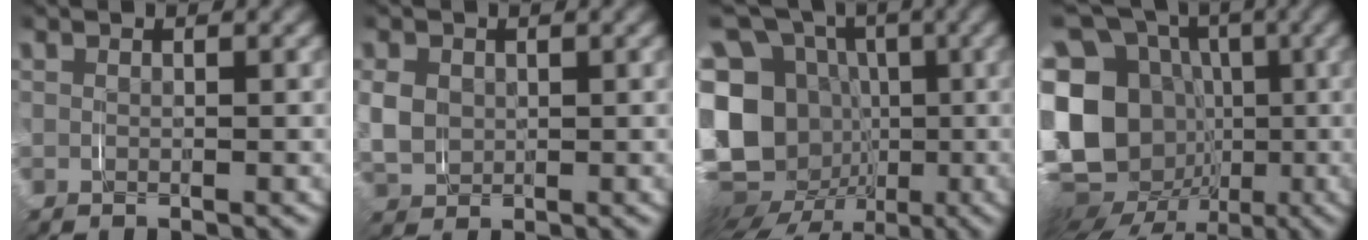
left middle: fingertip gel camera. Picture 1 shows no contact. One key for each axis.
{"total": 3.9, "fx": 0.3, "fy": 3.3, "fz": 2.0, "tx": -0.065, "ty": -0.009, "tz": 0.015}
{"total": 15.9, "fx": -1.8, "fy": 13.4, "fz": 8.4, "tx": -0.171, "ty": -0.050, "tz": -0.029}
{"total": 17.9, "fx": -1.7, "fy": 14.9, "fz": 9.8, "tx": -0.196, "ty": -0.051, "tz": -0.025}